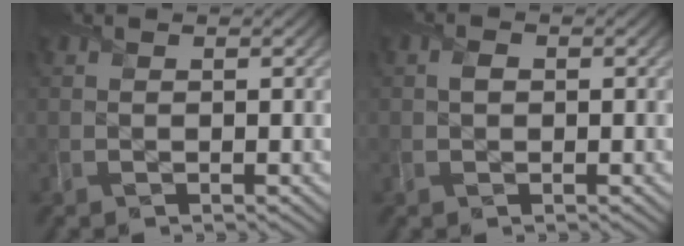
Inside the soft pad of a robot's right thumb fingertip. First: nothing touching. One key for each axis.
{"total": 1.1, "fx": -0.1, "fy": 0.9, "fz": 0.6, "tx": -0.015, "ty": -0.002, "tz": -0.004}